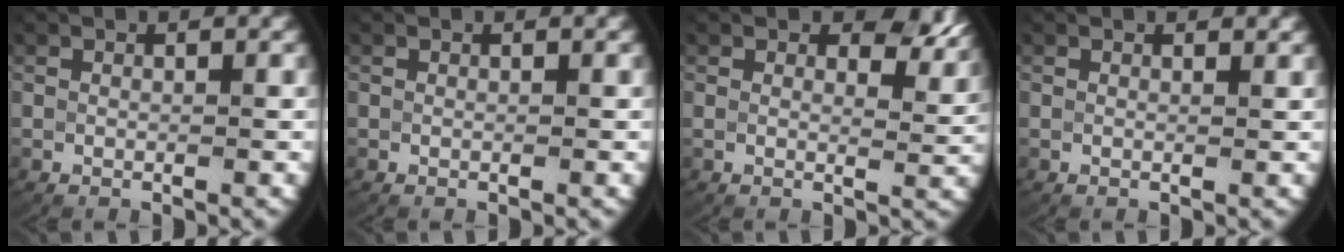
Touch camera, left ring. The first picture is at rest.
{"total": 0.0}
{"total": 3.4, "force": [2.2, 1.2, 2.3], "torque": [-0.033, -0.010, 0.032]}
{"total": 0.6, "force": [0.6, -0.1, 0.2], "torque": [-0.003, -0.004, 0.009]}